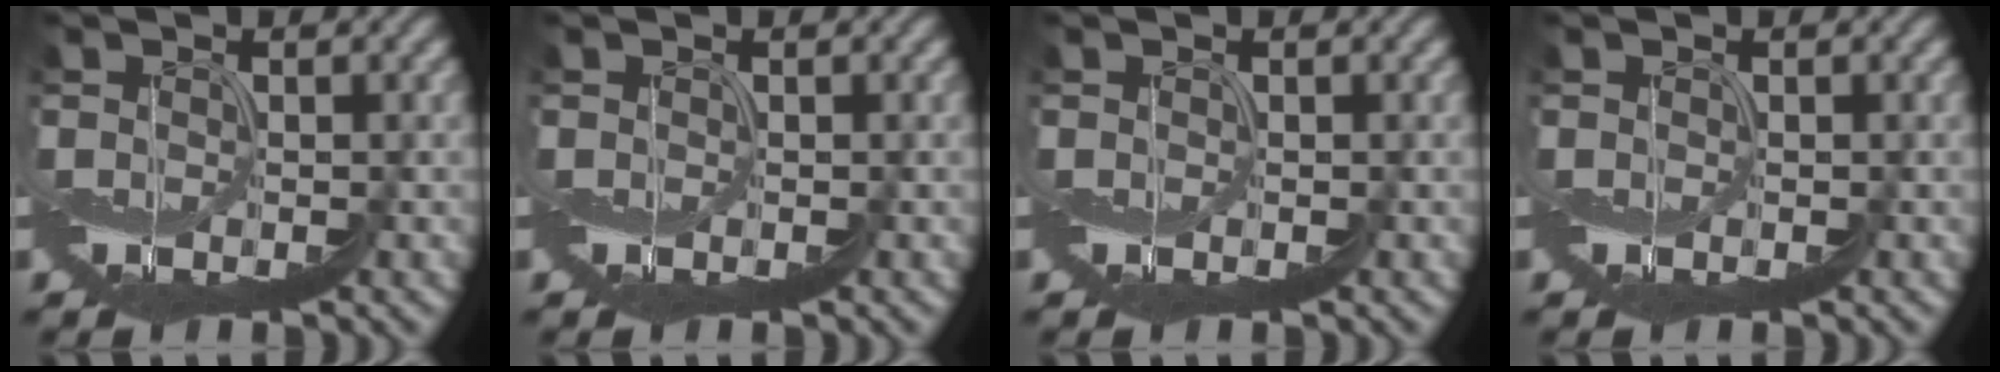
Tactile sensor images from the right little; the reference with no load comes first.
{"total": 0.0}
{"total": 0.0}
{"total": 0.0}